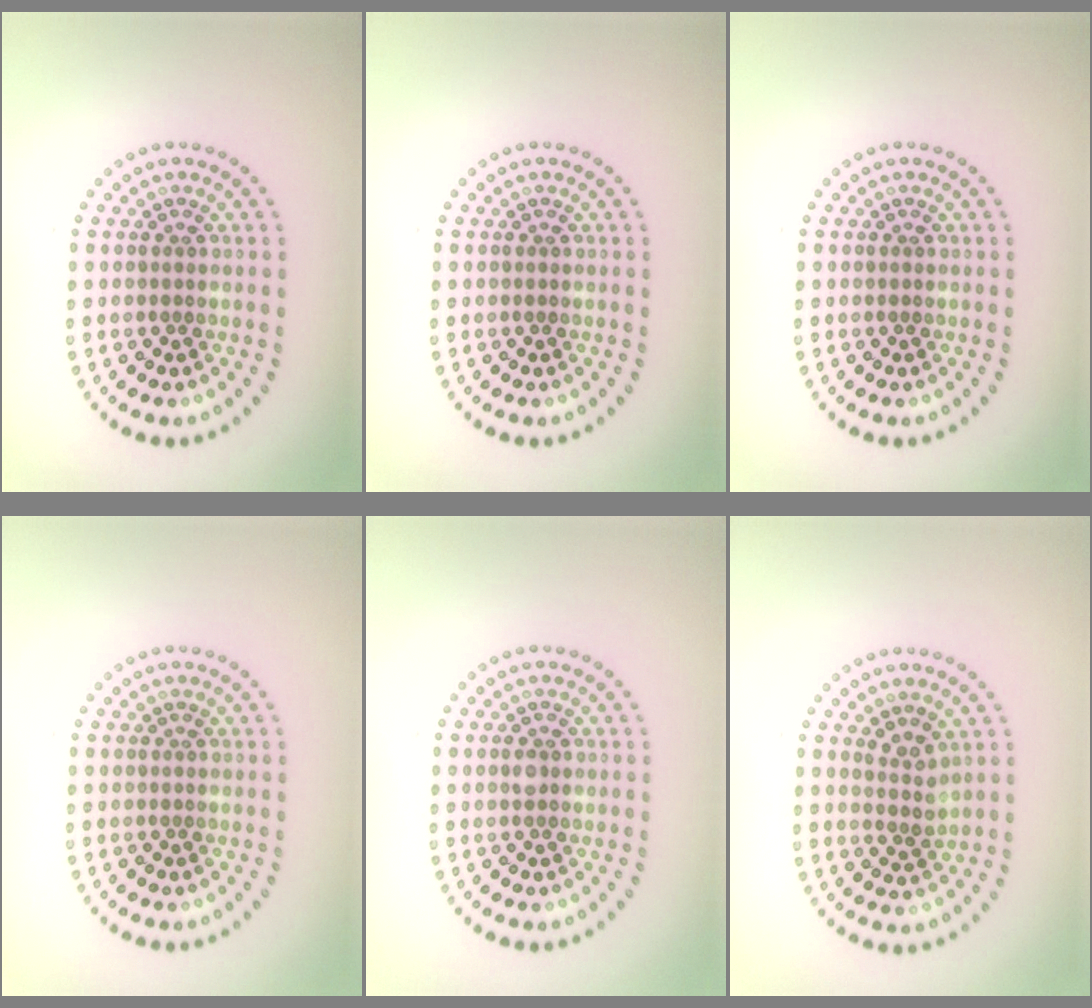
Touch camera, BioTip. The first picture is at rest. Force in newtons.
{"total": 0.0}
{"total": 0.0}
{"total": 0.0}
{"total": 1.0, "press": 1.0, "slide": 0.1}
{"total": 1.7, "press": 1.4, "slide": 1.1}